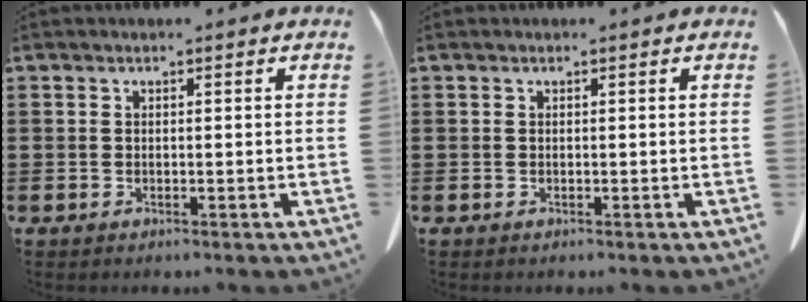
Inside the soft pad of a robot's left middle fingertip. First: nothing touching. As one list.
[{"total": 0.0}]